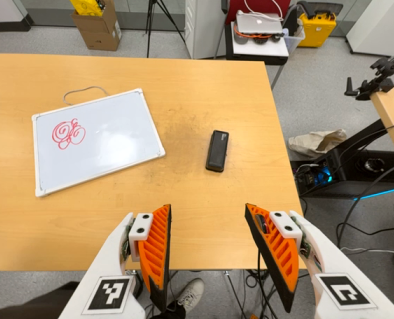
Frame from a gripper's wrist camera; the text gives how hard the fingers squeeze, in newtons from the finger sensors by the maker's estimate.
{"total": 0.0}